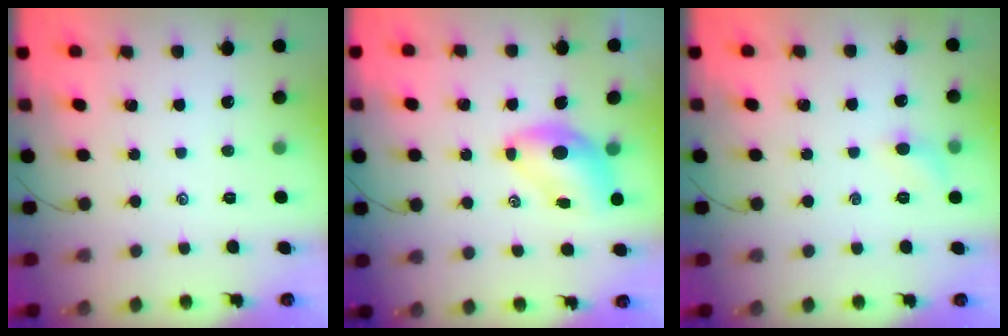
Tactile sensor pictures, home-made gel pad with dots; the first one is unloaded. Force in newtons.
{"total": 6.9, "press": 6.8, "slide": 1.3}
{"total": 6.3, "press": 6.0, "slide": 1.7}